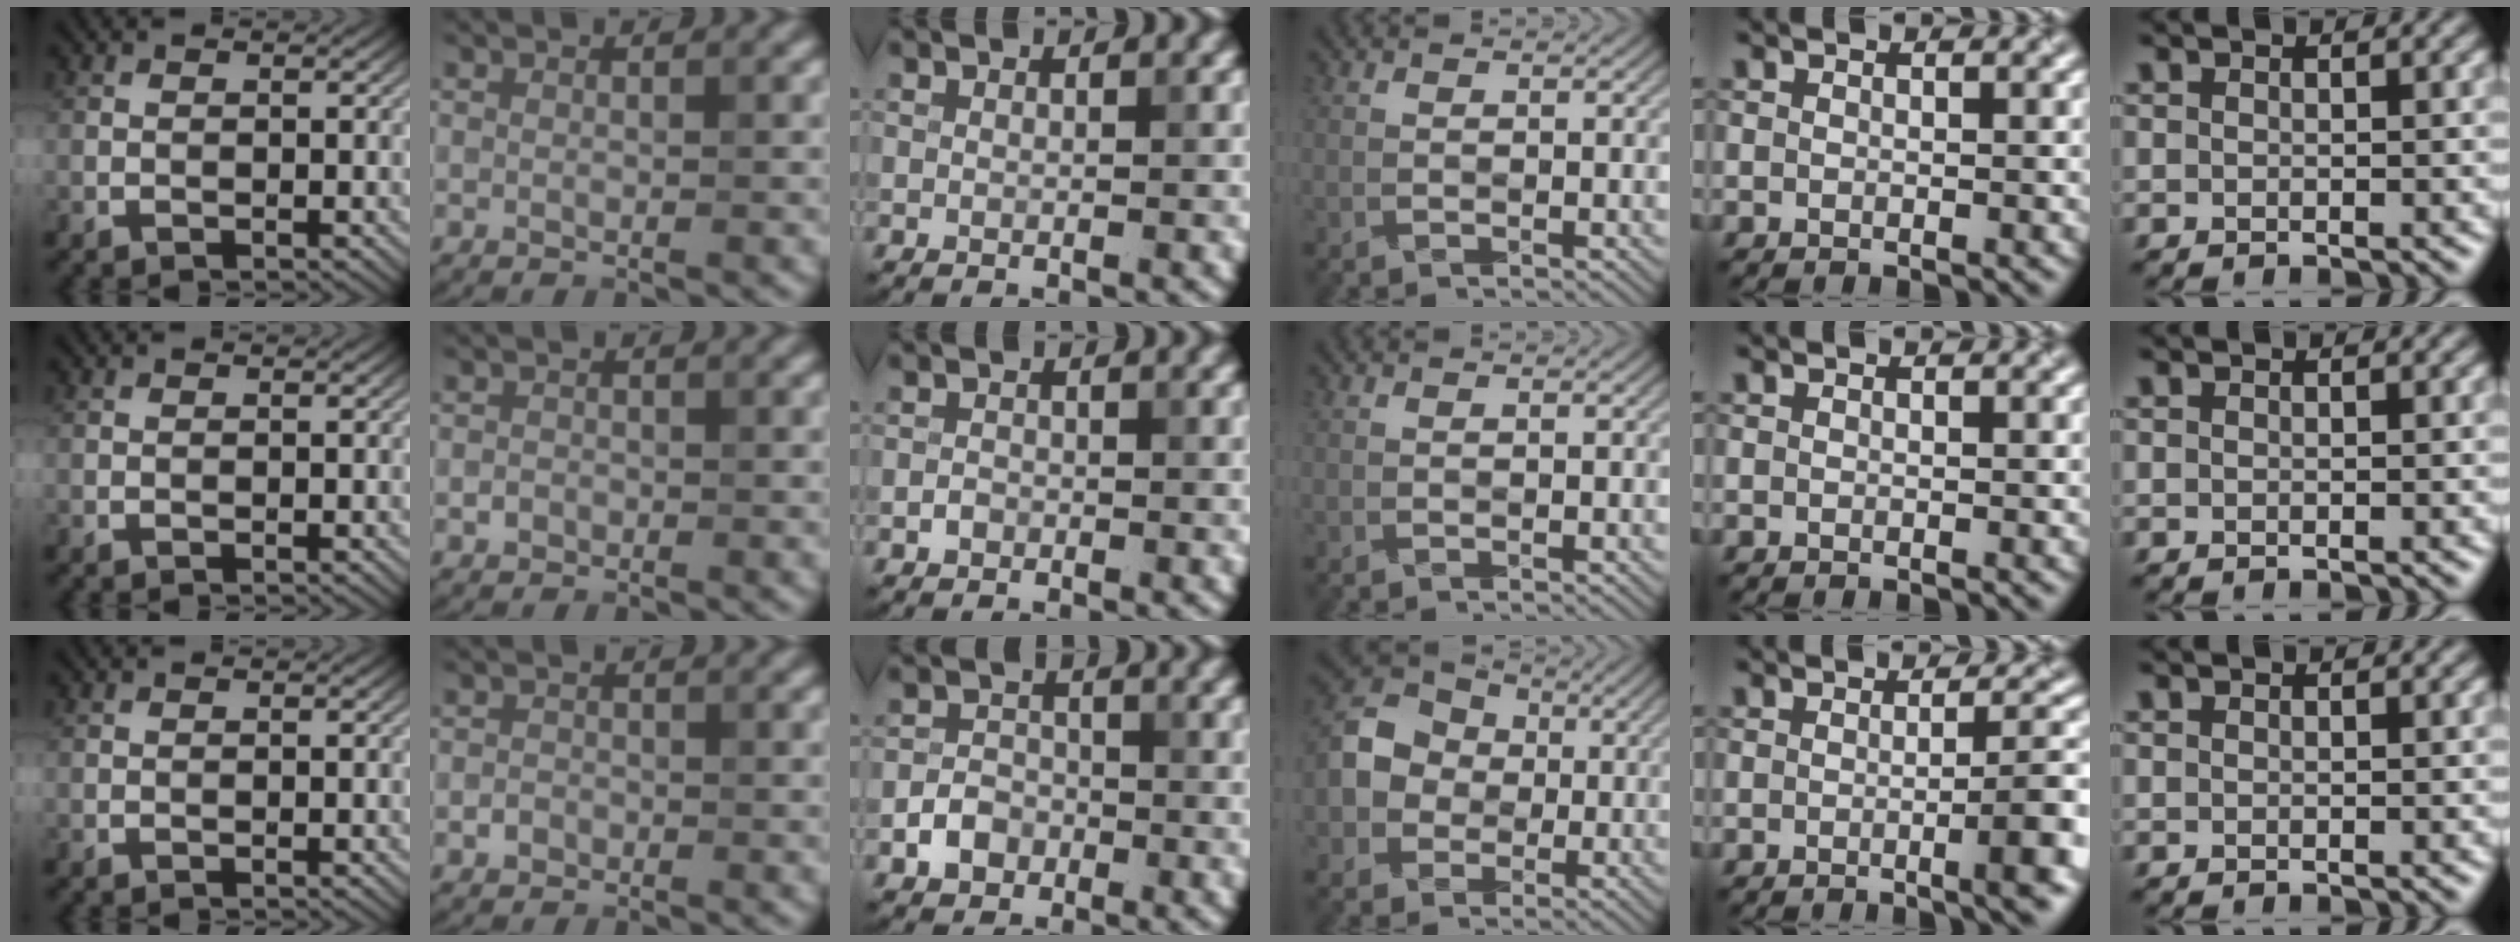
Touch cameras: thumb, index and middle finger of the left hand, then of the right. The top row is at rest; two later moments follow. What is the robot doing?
{"motion": "fold", "object": "paper towel"}